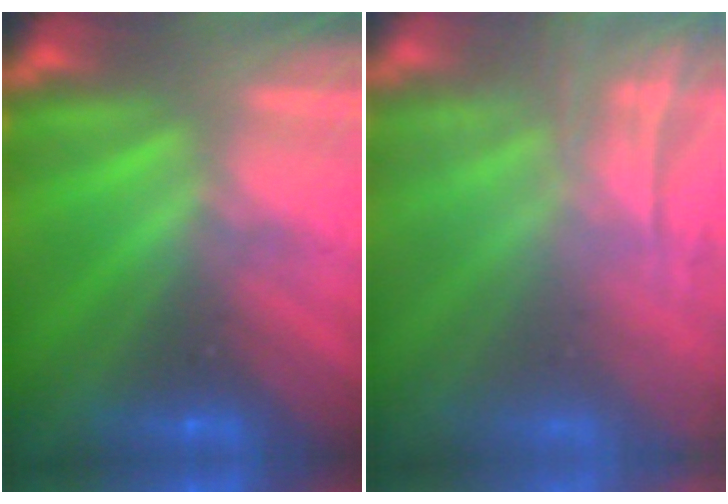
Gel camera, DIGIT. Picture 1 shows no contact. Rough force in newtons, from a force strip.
{"total": 8.2}